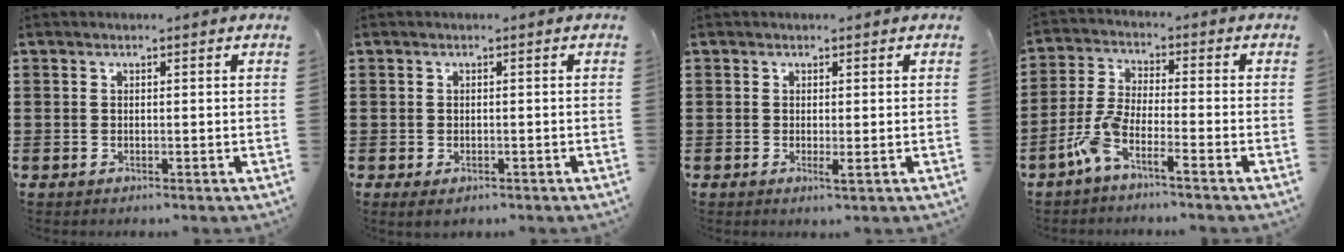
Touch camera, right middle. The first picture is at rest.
{"total": 0.7, "force": [-0.4, 0.4, 0.3], "torque": [-0.007, -0.002, -0.009]}
{"total": 1.1, "force": [0.1, 0.1, 1.1], "torque": [-0.021, -0.004, 0.002]}
{"total": 6.2, "force": [-4.4, 0.8, 4.3], "torque": [-0.114, -0.014, -0.091]}